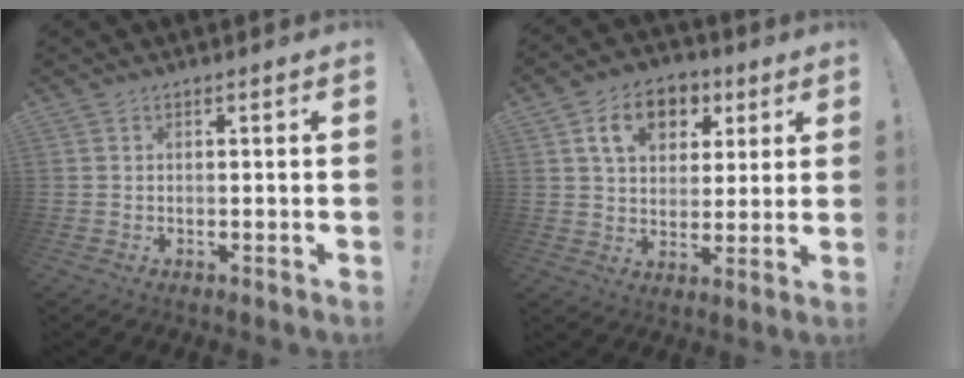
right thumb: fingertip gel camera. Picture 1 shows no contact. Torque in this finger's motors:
{"motor_torque": [1.17, 2.82, 0.70, -0.37, 0.23]}